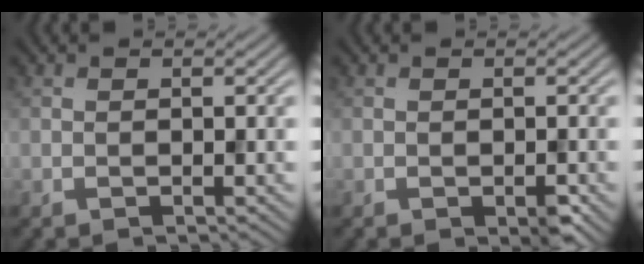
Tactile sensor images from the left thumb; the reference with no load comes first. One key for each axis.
{"total": 1.7, "fx": -0.9, "fy": 0.6, "fz": 1.3, "tx": -0.020, "ty": -0.004, "tz": -0.012}